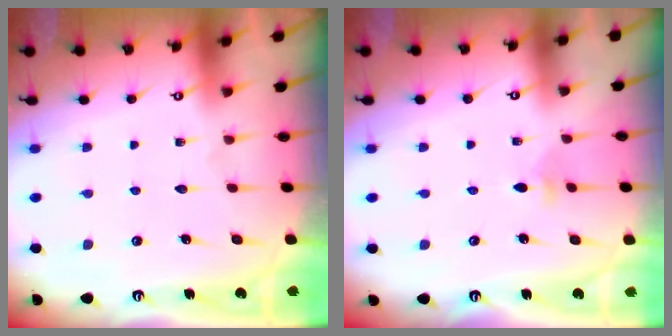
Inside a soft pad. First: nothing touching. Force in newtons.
{"total": 2.8, "press": 2.7, "slide": 0.8}